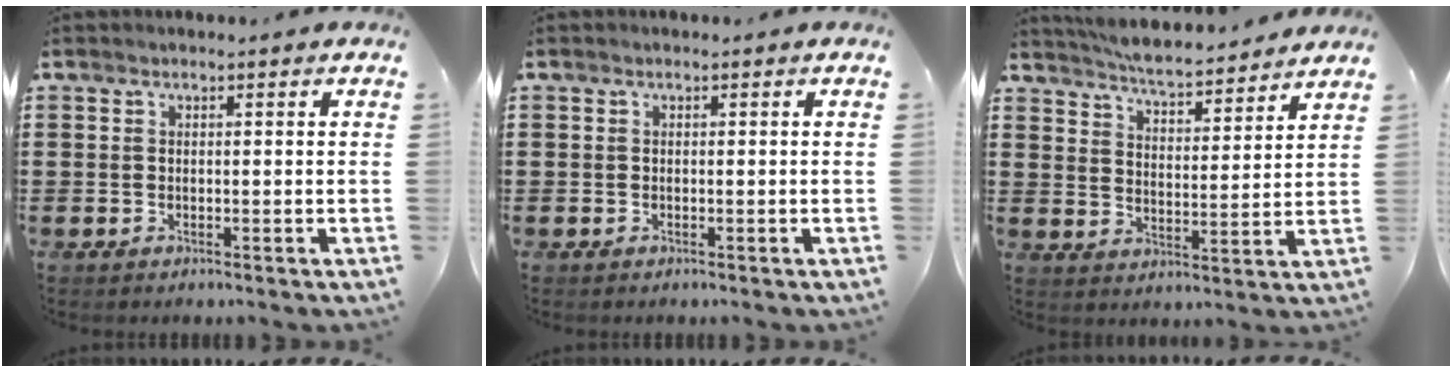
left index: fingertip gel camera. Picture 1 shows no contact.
{"total": 0.0}
{"total": 5.1, "force": [5.0, 0.0, 0.9], "torque": [-0.041, -0.034, 0.085]}